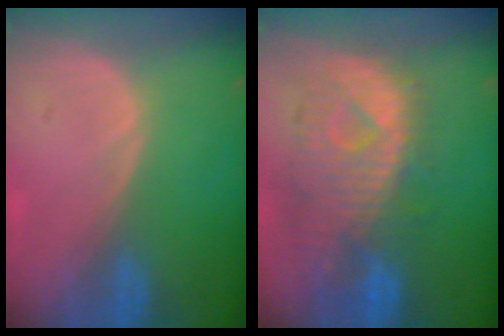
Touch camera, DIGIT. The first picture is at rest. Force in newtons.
{"total": 10.9, "press": 9.6, "slide": 5.0}